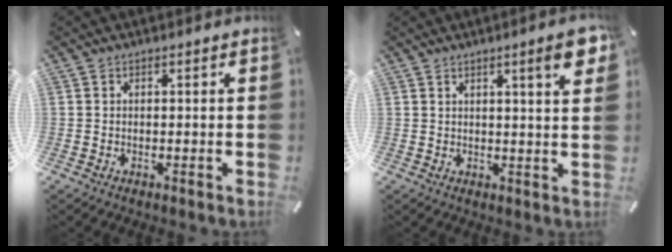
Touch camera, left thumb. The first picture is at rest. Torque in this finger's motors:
{"motor_torque": [1.10, 0.96, 0.83, -0.32, 0.13]}